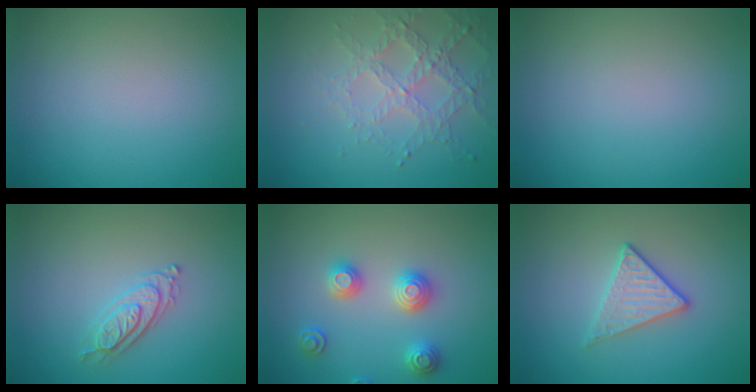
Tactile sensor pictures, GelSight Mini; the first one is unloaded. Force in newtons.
{"total": 3.2, "press": 3.0, "slide": 1.2}
{"total": 0.0}
{"total": 2.2, "press": 2.2, "slide": 0.4}
{"total": 2.9, "press": 2.9, "slide": 0.2}
{"total": 2.3, "press": 2.0, "slide": 1.0}